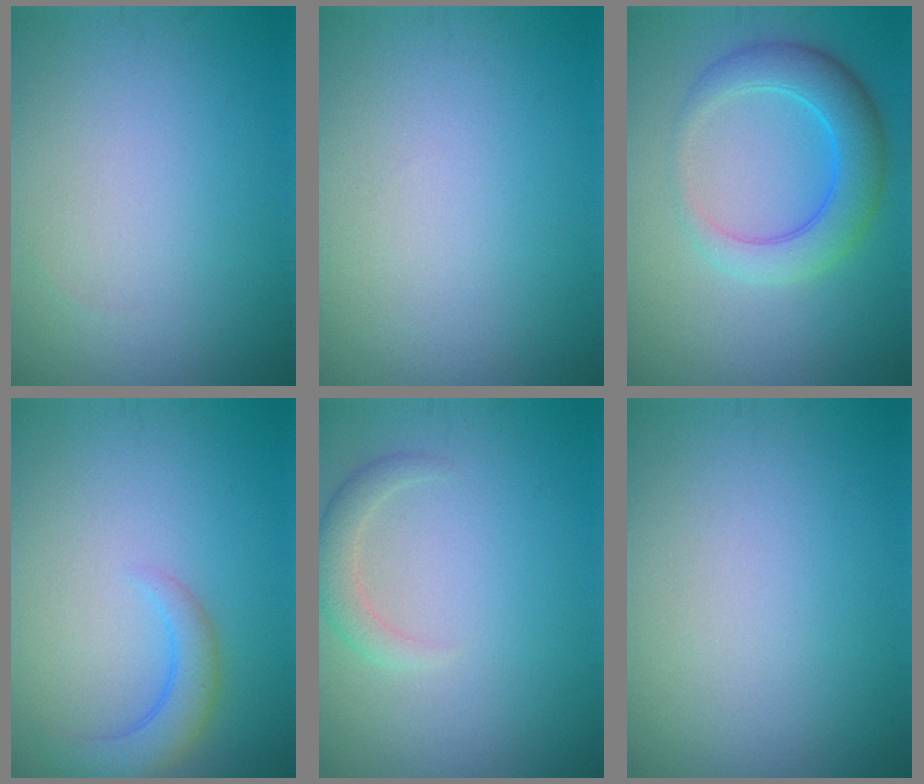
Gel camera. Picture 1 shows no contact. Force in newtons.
{"total": 0.0}
{"total": 5.0, "press": 5.0, "slide": 0.3}
{"total": 2.8, "press": 2.8, "slide": 0.4}
{"total": 2.0, "press": 2.0, "slide": 0.2}
{"total": 0.0}